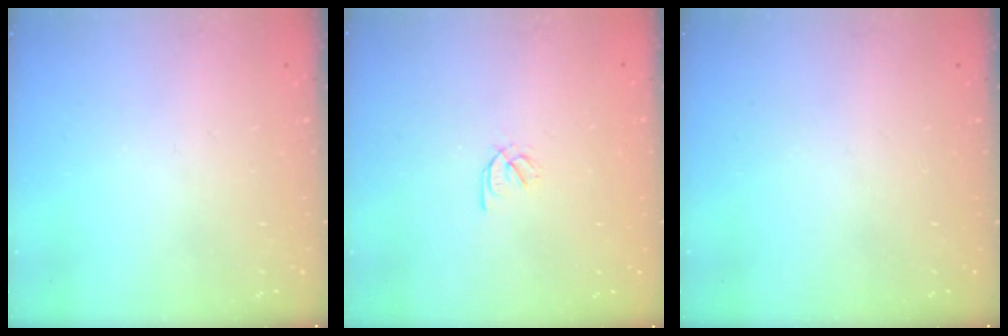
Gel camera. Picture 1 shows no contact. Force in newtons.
{"total": 2.1, "press": 2.0, "slide": 0.7}
{"total": 0.0}